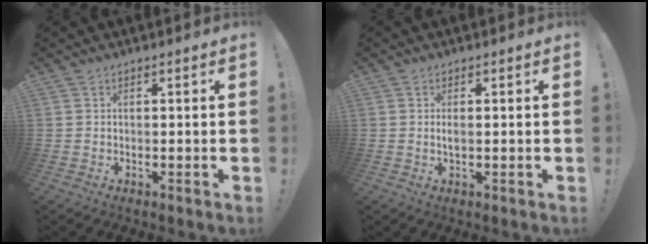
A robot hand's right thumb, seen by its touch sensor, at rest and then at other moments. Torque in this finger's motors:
{"motor_torque": [-0.22, 0.10, 0.01, 0.21, 0.04]}